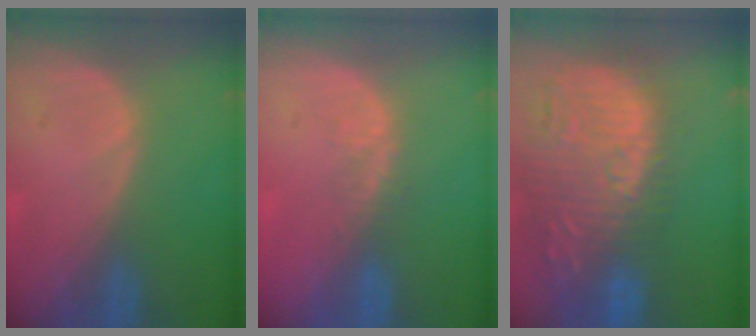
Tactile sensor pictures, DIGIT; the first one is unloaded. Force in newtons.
{"total": 2.2, "press": 1.6, "slide": 1.5}
{"total": 15.5, "press": 13.1, "slide": 8.3}